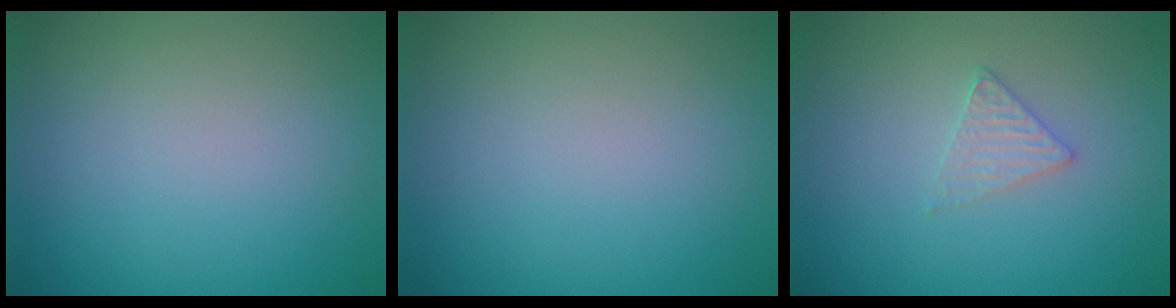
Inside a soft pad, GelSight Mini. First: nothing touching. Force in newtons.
{"total": 0.0}
{"total": 1.6, "press": 1.6, "slide": 0.2}